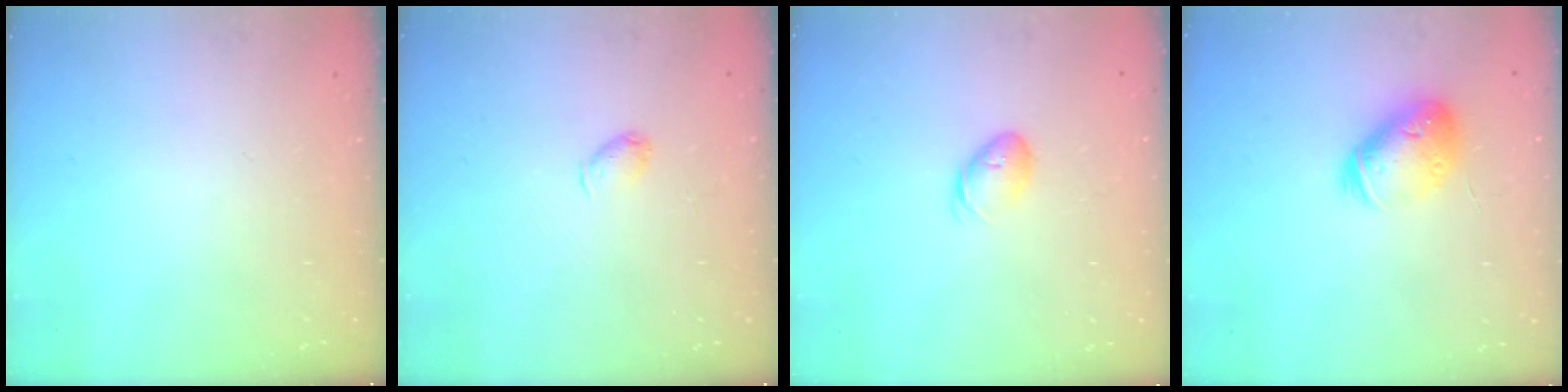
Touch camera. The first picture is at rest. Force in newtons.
{"total": 3.5, "press": 3.5, "slide": 0.7}
{"total": 6.4, "press": 6.3, "slide": 1.0}
{"total": 14.2, "press": 14.1, "slide": 2.0}